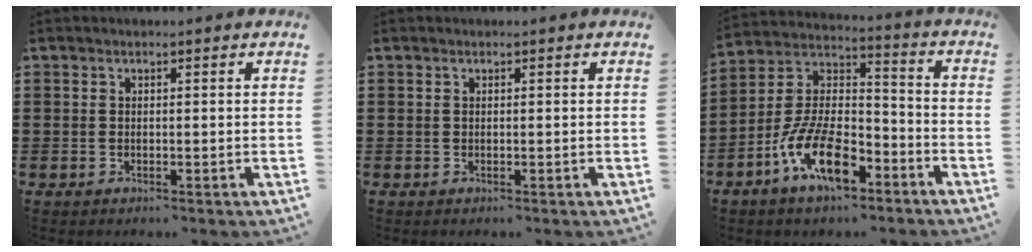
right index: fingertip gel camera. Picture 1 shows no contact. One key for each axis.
{"total": 0.0}
{"total": 12.5, "fx": -7.2, "fy": 5.1, "fz": 8.9, "tx": -0.196, "ty": 0.009, "tz": -0.137}